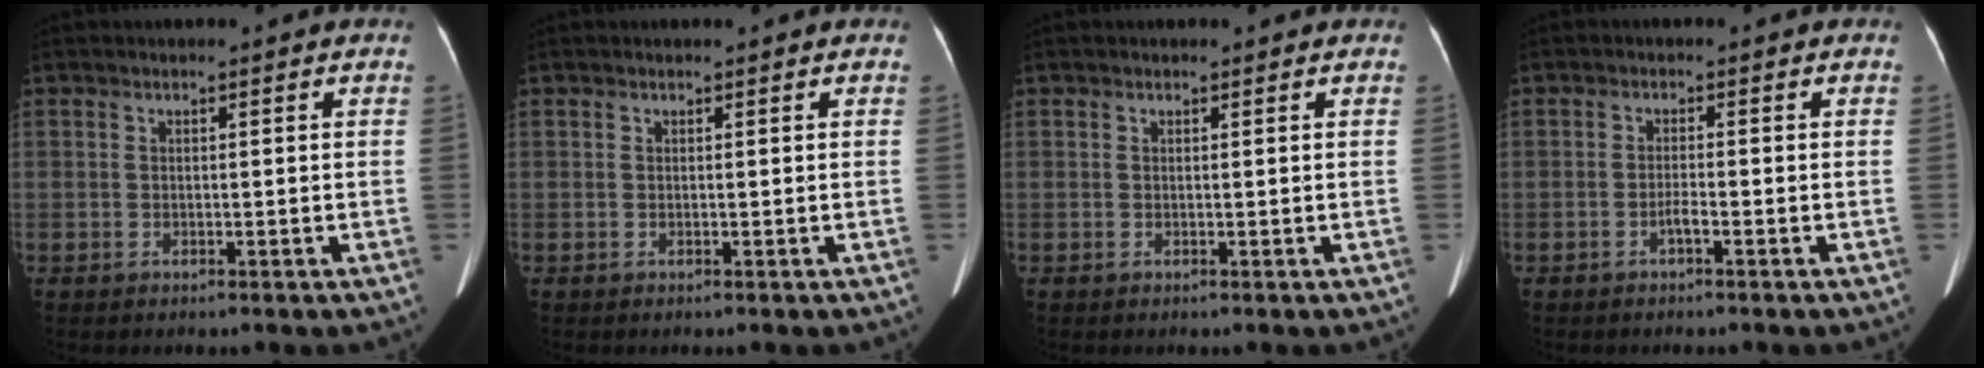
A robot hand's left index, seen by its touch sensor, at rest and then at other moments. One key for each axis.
{"total": 1.0, "fx": 0.9, "fy": 0.1, "fz": 0.4, "tx": -0.009, "ty": 0.003, "tz": 0.011}
{"total": 1.0, "fx": 0.9, "fy": 0.3, "fz": 0.4, "tx": -0.008, "ty": 0.000, "tz": 0.009}
{"total": 1.3, "fx": -1.1, "fy": -0.2, "fz": 0.7, "tx": -0.007, "ty": -0.006, "tz": -0.017}